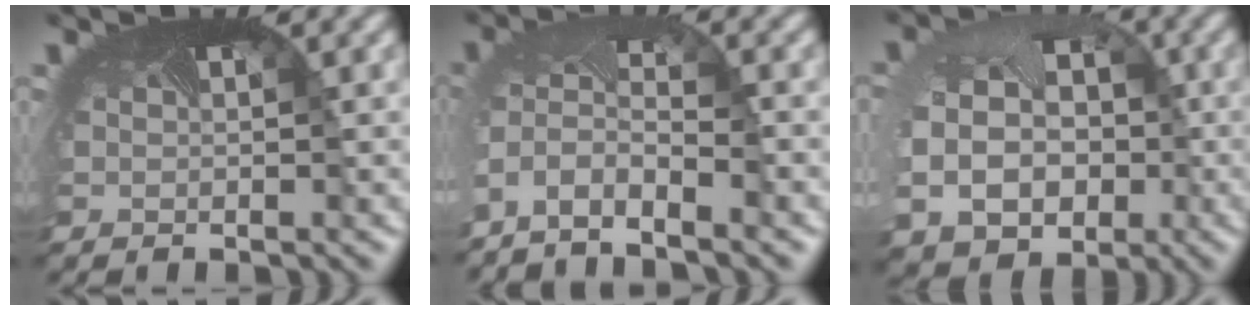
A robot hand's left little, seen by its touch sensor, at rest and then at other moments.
{"total": 3.9, "force": [-3.4, 0.7, 1.8], "torque": [-0.057, -0.011, -0.068]}
{"total": 11.2, "force": [-1.6, 9.6, 5.4], "torque": [-0.113, -0.038, -0.031]}